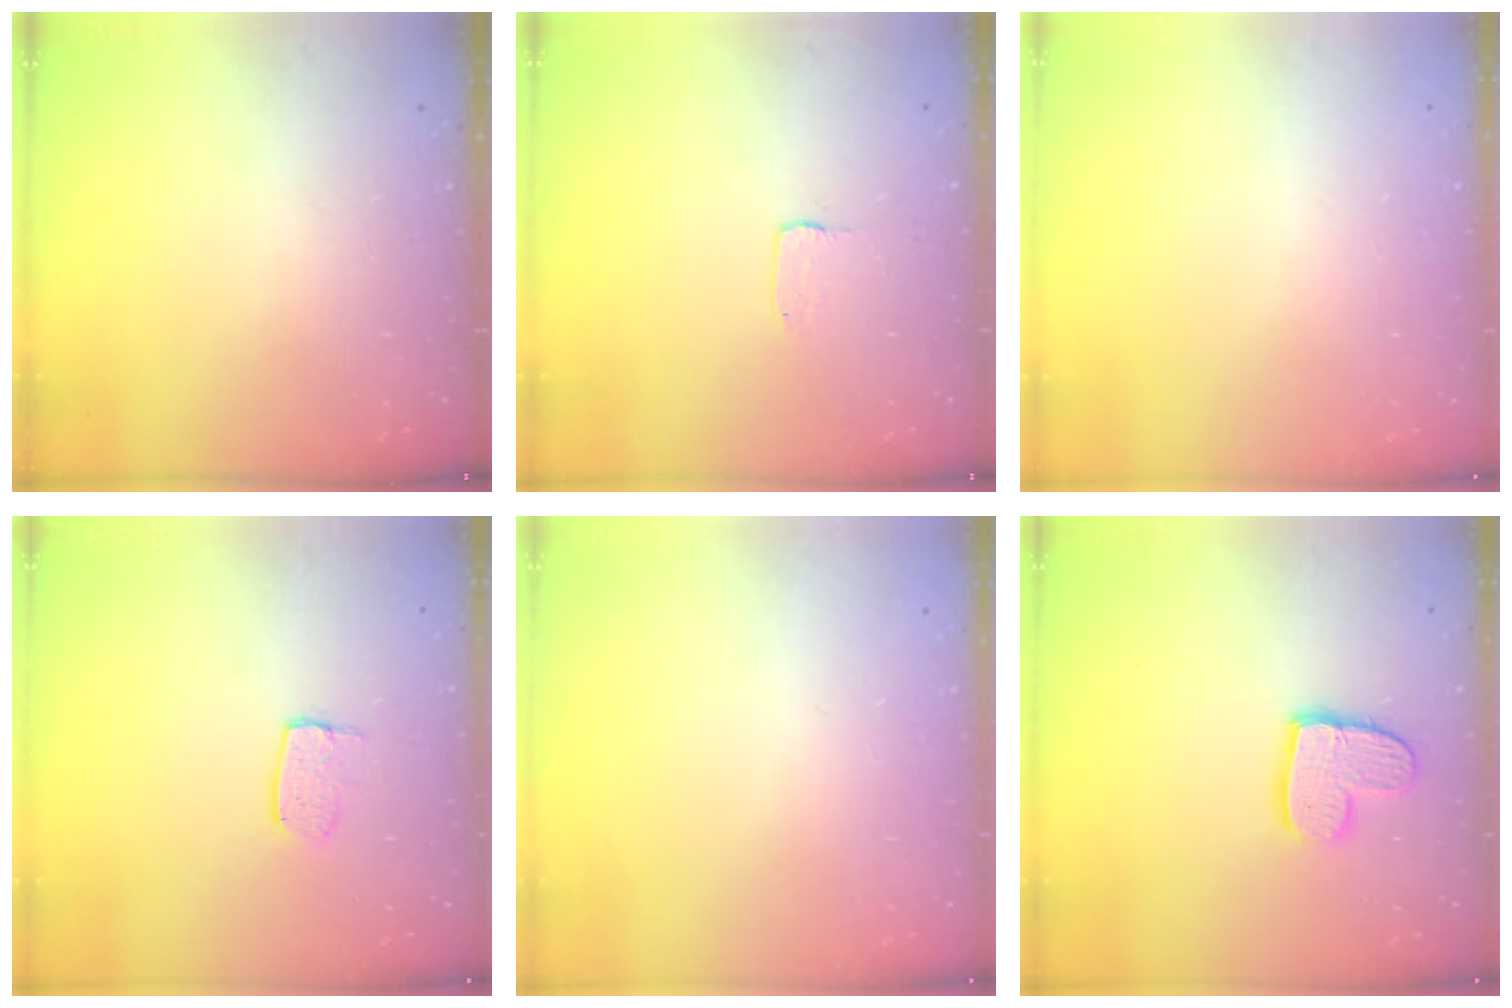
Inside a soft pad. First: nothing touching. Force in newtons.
{"total": 1.0, "press": 1.0, "slide": 0.1}
{"total": 0.0}
{"total": 5.5, "press": 5.5, "slide": 0.3}
{"total": 0.0}
{"total": 10.6, "press": 10.6, "slide": 0.8}